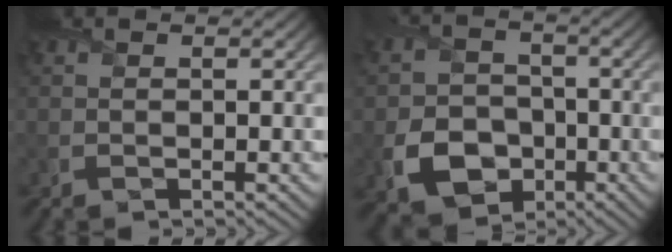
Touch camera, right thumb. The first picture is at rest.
{"total": 7.7, "force": [-2.9, 6.1, 3.8], "torque": [-0.082, -0.018, -0.058]}